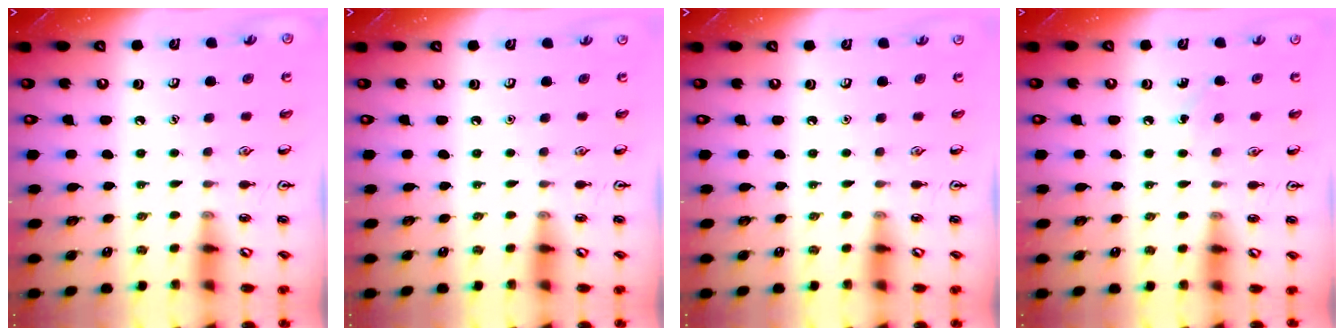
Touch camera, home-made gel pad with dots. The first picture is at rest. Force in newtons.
{"total": 0.0}
{"total": 0.0}
{"total": 3.7, "press": 3.5, "slide": 1.3}